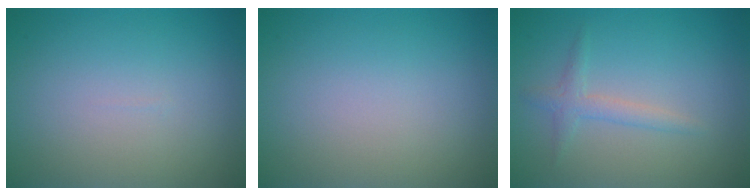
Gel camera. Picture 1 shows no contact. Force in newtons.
{"total": 0.0}
{"total": 1.7, "press": 1.7, "slide": 0.1}